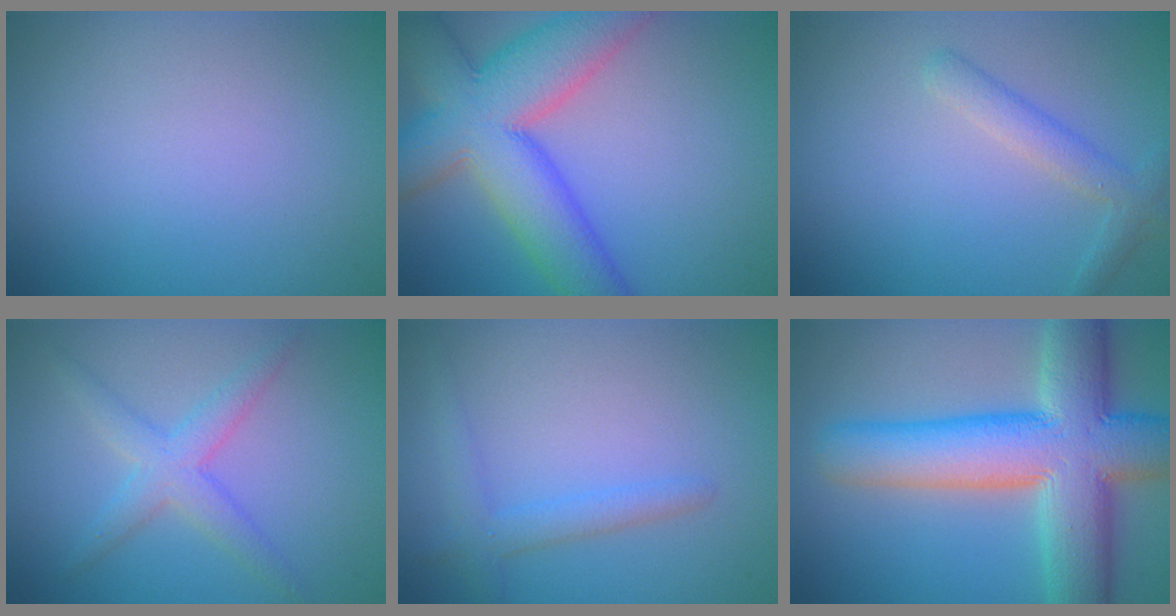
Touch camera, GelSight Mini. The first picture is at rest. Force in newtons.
{"total": 9.4, "press": 9.4, "slide": 0.7}
{"total": 2.2, "press": 2.2, "slide": 0.1}
{"total": 3.0, "press": 3.0, "slide": 0.1}
{"total": 2.2, "press": 2.2, "slide": 0.1}
{"total": 12.0, "press": 12.0, "slide": 0.6}